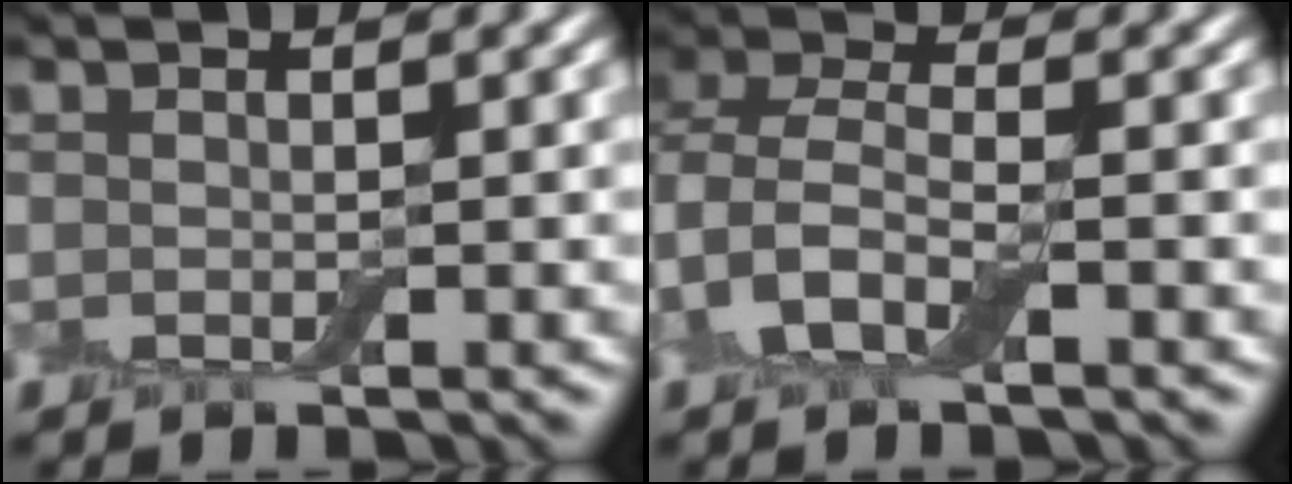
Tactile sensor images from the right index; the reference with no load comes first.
{"total": 4.5, "force": [-1.4, 2.7, 3.3], "torque": [-0.071, 0.006, -0.035]}